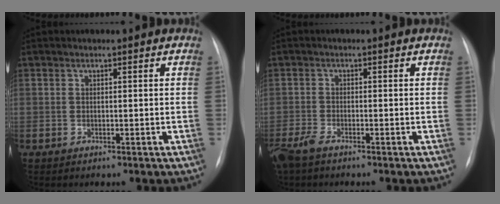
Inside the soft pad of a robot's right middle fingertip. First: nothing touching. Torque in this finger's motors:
{"motor_torque": [0.43, -0.38, 0.03, 0.05]}